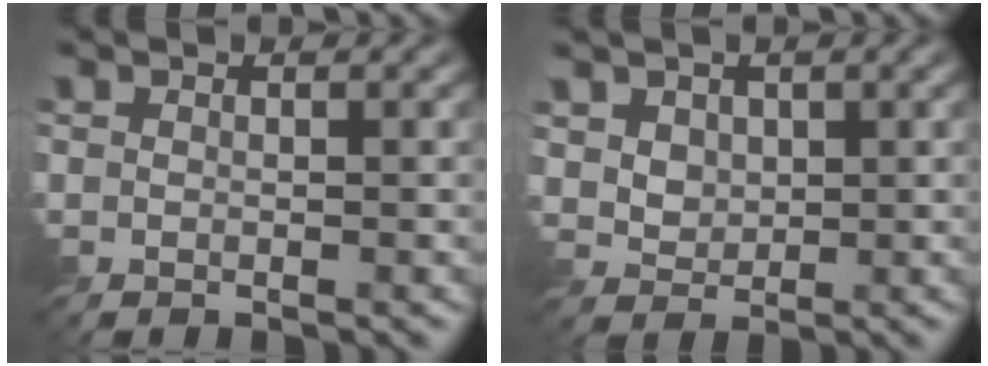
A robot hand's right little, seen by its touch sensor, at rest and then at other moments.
{"total": 2.9, "force": [1.3, 2.2, 1.4], "torque": [-0.053, -0.003, 0.040]}